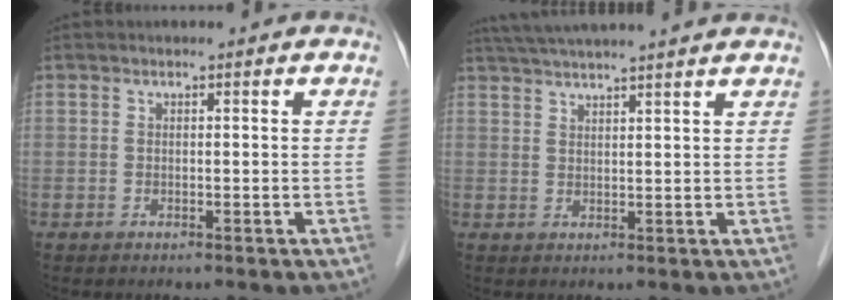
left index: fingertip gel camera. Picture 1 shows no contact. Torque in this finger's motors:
{"motor_torque": [-0.51, -0.75, 0.47, 0.13]}